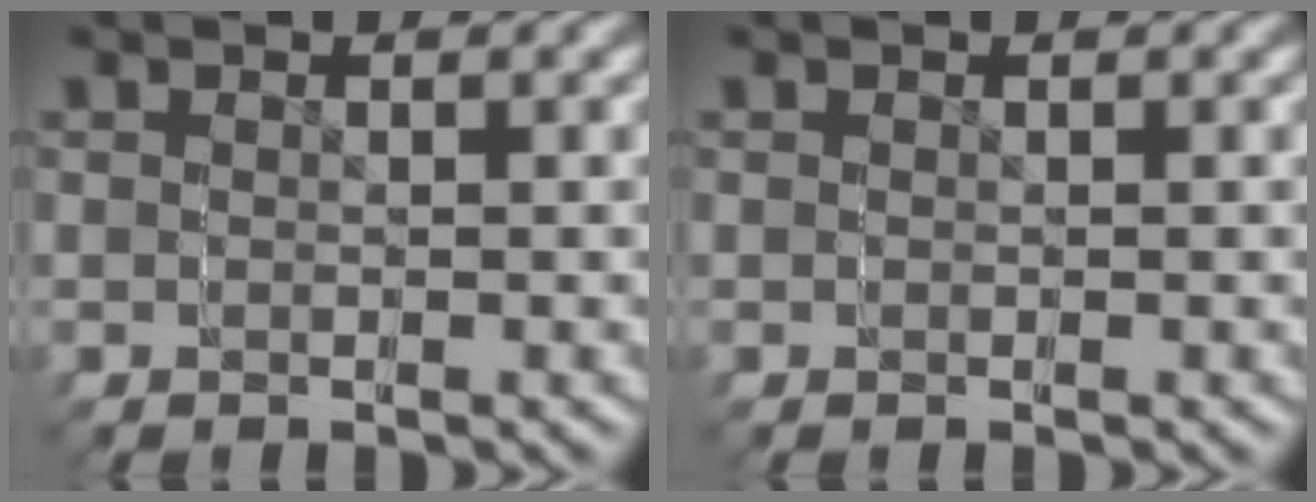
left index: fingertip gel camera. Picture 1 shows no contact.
{"total": 0.0}